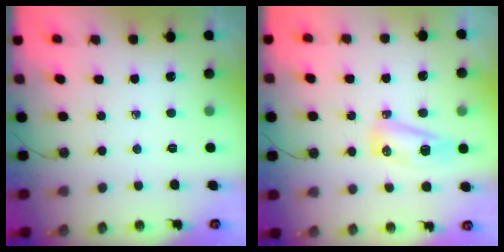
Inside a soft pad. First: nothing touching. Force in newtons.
{"total": 7.9, "press": 7.9, "slide": 1.1}